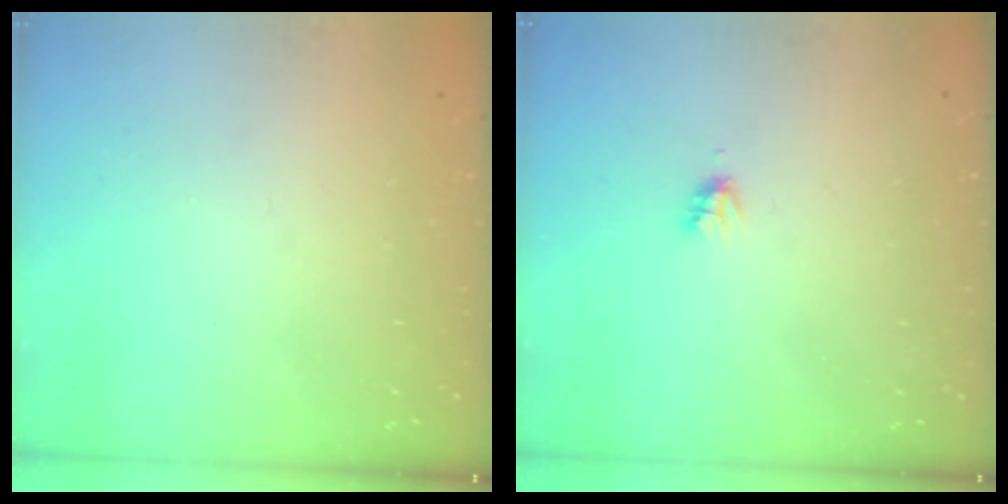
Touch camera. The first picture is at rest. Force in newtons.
{"total": 2.2, "press": 2.2, "slide": 0.3}